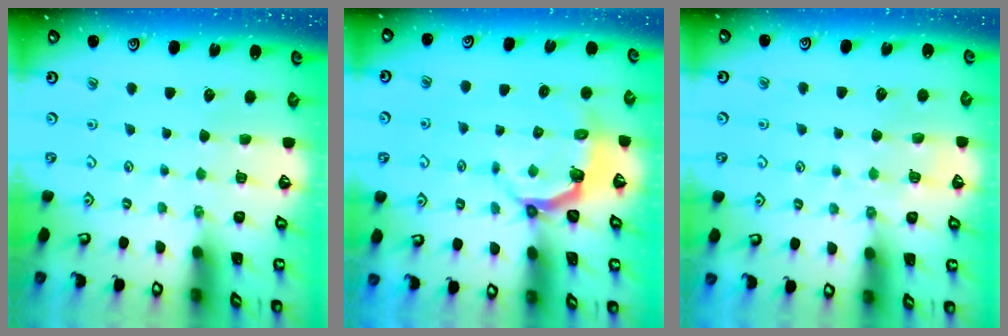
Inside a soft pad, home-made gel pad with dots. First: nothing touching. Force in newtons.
{"total": 4.3, "press": 2.9, "slide": 3.1}
{"total": 6.3, "press": 6.3, "slide": 0.4}